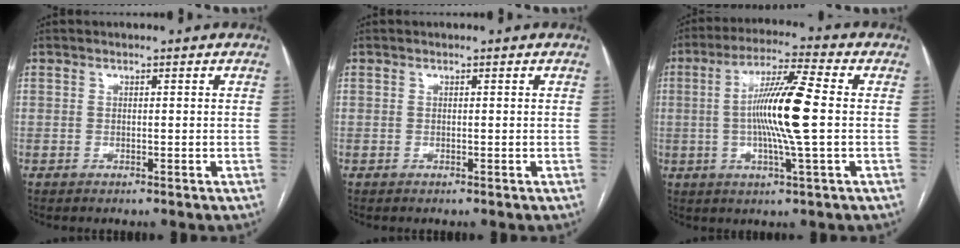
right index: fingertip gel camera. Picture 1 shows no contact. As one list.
[{"total": 0.0}, {"total": 11.9, "force": [-0.2, -0.2, 11.9], "torque": [-0.222, 0.002, -0.009]}]